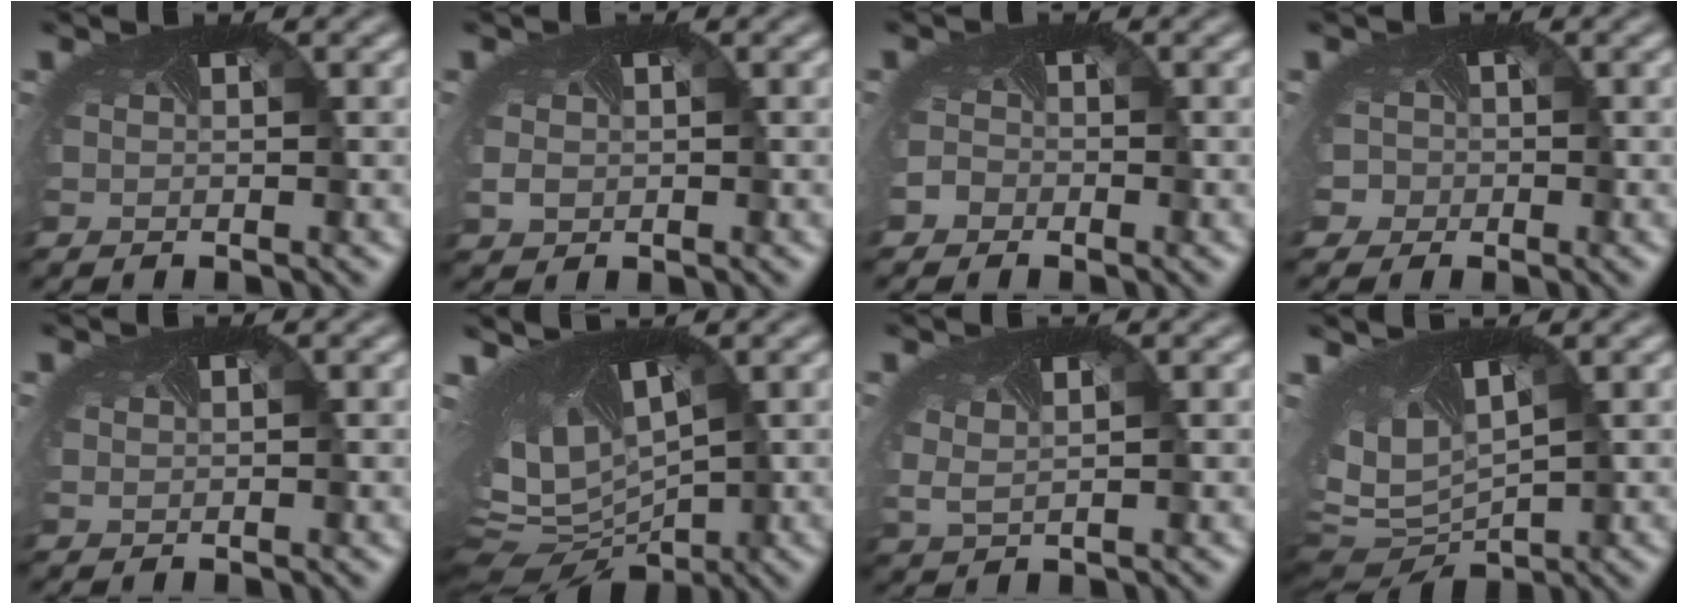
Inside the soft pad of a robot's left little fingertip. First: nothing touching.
{"total": 1.3, "force": [-0.2, 1.2, 0.5], "torque": [-0.018, 0.002, -0.002]}
{"total": 1.7, "force": [-1.0, 1.3, 0.2], "torque": [0.003, -0.002, -0.018]}
{"total": 3.6, "force": [-1.1, 3.3, 1.1], "torque": [-0.018, 0.005, -0.030]}
{"total": 0.0}
{"total": 12.8, "force": [0.8, 7.0, 10.7], "torque": [-0.220, 0.000, 0.054]}
{"total": 1.8, "force": [0.5, 1.0, 1.4], "torque": [-0.044, -0.001, 0.021]}
{"total": 11.3, "force": [1.1, 6.7, 9.1], "torque": [-0.202, -0.008, 0.052]}